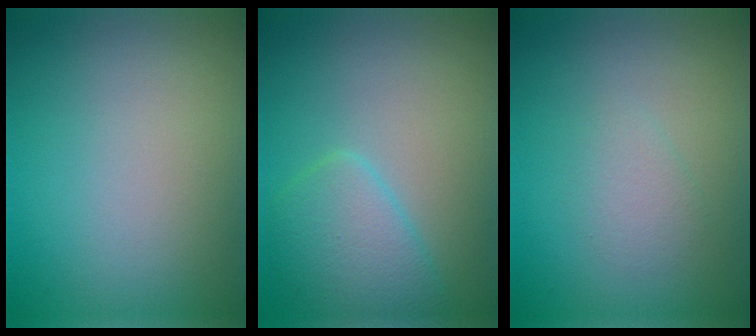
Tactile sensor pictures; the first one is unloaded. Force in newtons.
{"total": 3.4, "press": 3.4, "slide": 0.1}
{"total": 1.4, "press": 1.4, "slide": 0.0}